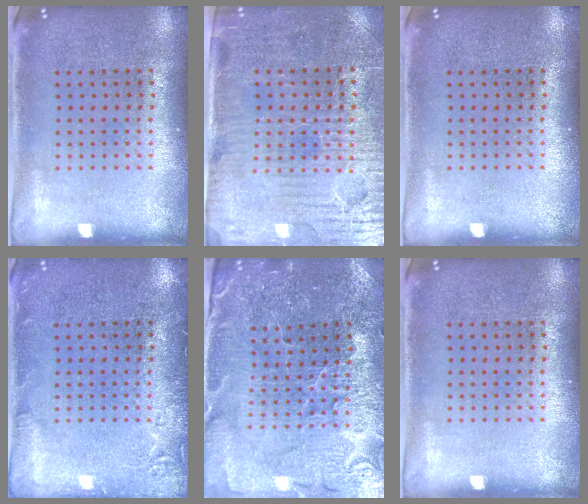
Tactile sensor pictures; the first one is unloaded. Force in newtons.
{"total": 3.8, "press": 3.6, "slide": 1.3}
{"total": 0.0}
{"total": 1.9, "press": 1.8, "slide": 0.3}
{"total": 3.2, "press": 3.2, "slide": 0.1}
{"total": 0.0}